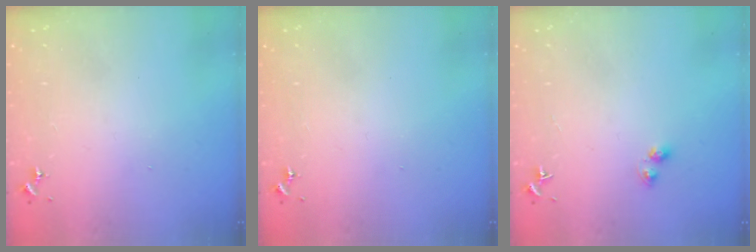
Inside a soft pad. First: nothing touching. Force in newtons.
{"total": 0.0}
{"total": 3.0, "press": 3.0, "slide": 0.5}